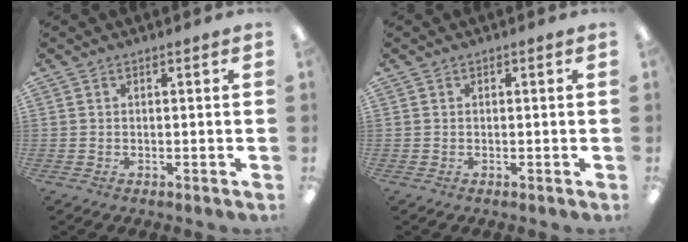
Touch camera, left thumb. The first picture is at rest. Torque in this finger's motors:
{"motor_torque": [0.00, 0.00, 0.00, 0.00, 0.00]}